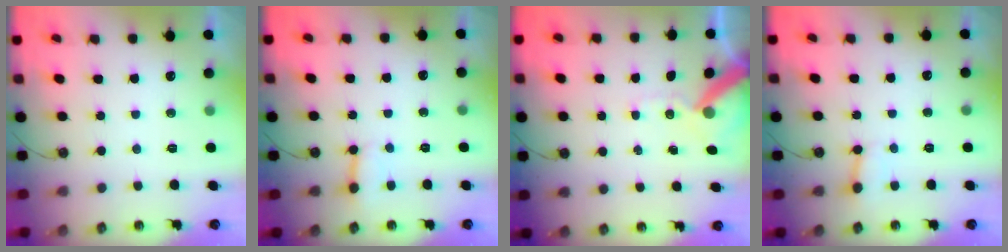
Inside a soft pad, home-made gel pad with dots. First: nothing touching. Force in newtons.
{"total": 5.6, "press": 5.5, "slide": 0.7}
{"total": 10.8, "press": 10.6, "slide": 1.6}
{"total": 3.0, "press": 2.9, "slide": 0.4}